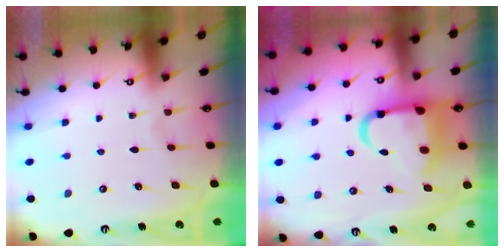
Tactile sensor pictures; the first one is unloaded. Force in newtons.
{"total": 12.8, "press": 12.6, "slide": 1.8}